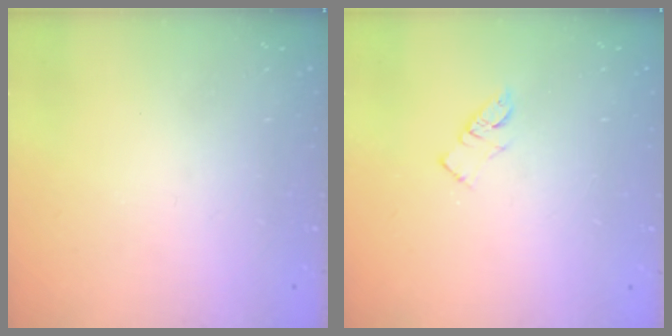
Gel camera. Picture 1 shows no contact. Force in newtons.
{"total": 4.0, "press": 4.0, "slide": 0.4}